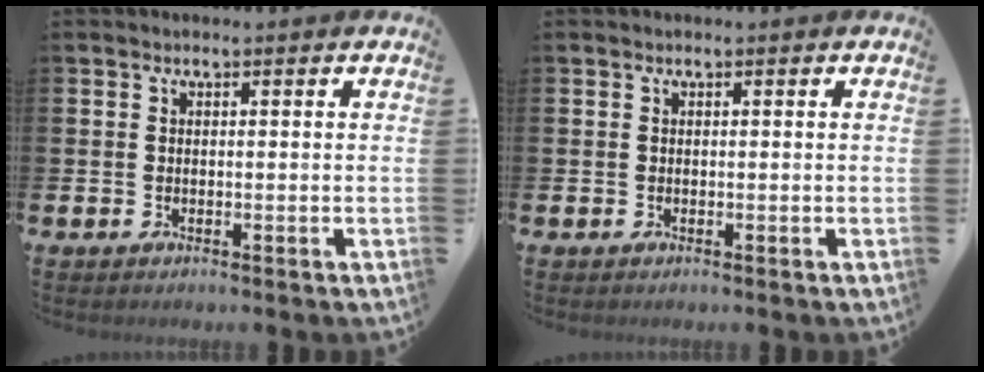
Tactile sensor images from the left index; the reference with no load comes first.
{"total": 0.0}